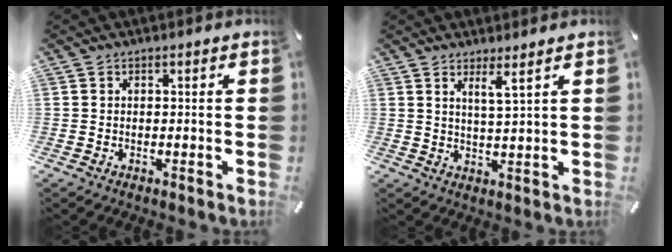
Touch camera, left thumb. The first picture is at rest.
{"total": 4.3, "force": [3.1, -0.6, 2.9], "torque": [-0.065, -0.012, 0.051]}